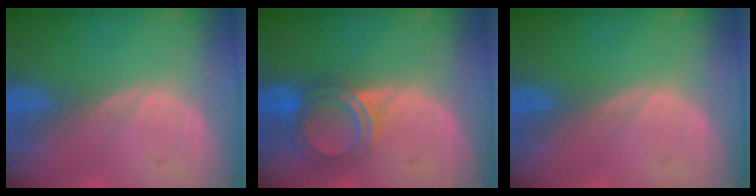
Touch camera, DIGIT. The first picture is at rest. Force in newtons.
{"total": 6.0, "press": 5.3, "slide": 2.8}
{"total": 0.0}